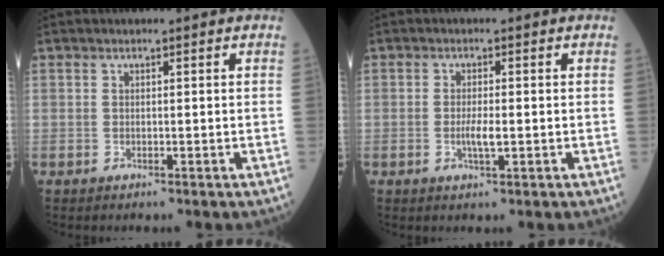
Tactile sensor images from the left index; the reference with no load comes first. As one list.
[{"total": 2.7, "force": [-0.4, 0.6, 2.6], "torque": [-0.053, -0.002, -0.004]}]